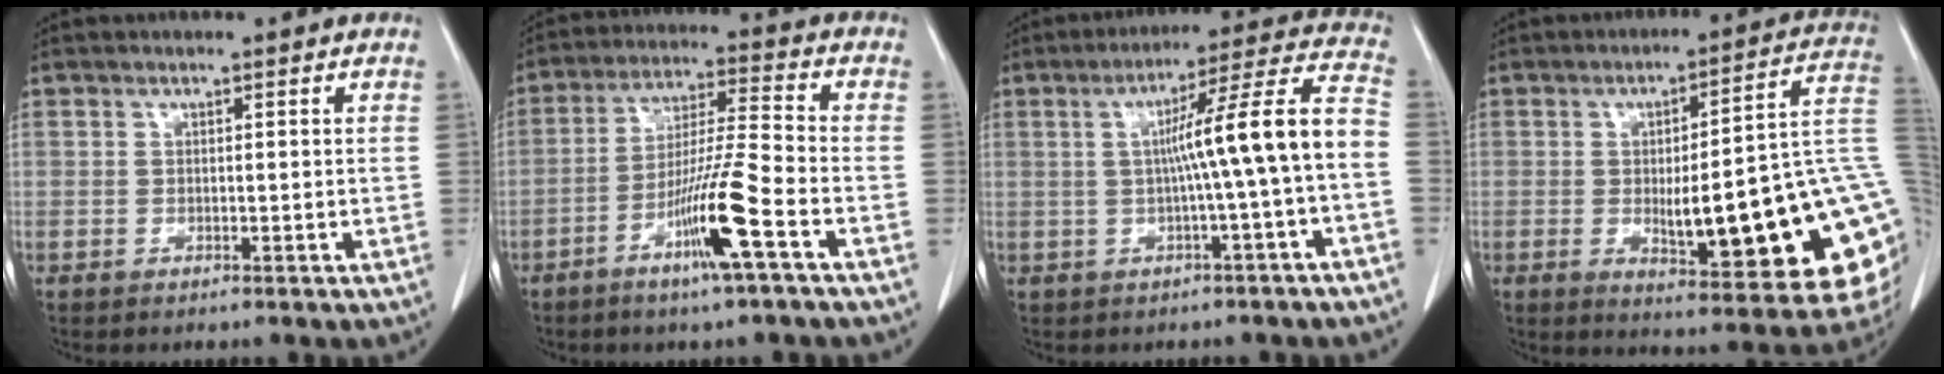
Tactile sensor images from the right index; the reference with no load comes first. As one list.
[{"total": 11.0, "force": [-5.3, -0.8, 9.6], "torque": [-0.184, -0.008, -0.099]}, {"total": 11.7, "force": [-1.3, -1.1, 11.6], "torque": [-0.164, 0.027, -0.019]}, {"total": 25.0, "force": [-3.2, 3.8, 24.5], "torque": [-0.238, 0.008, -0.035]}]